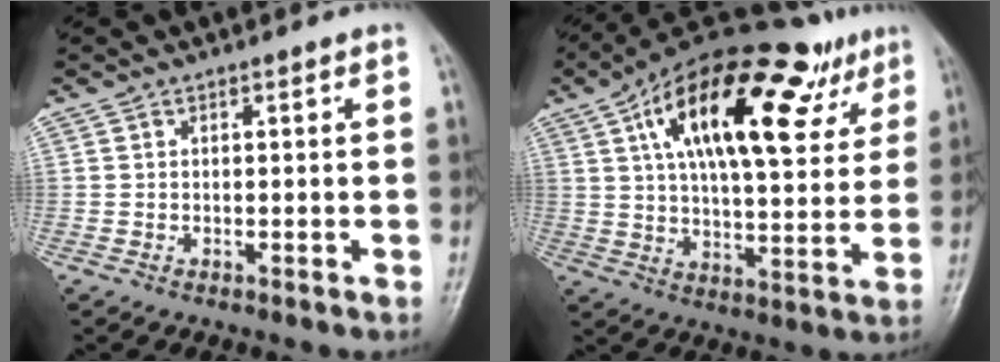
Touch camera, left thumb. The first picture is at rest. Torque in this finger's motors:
{"motor_torque": [1.00, 0.85, 1.83, -0.94, 0.43]}